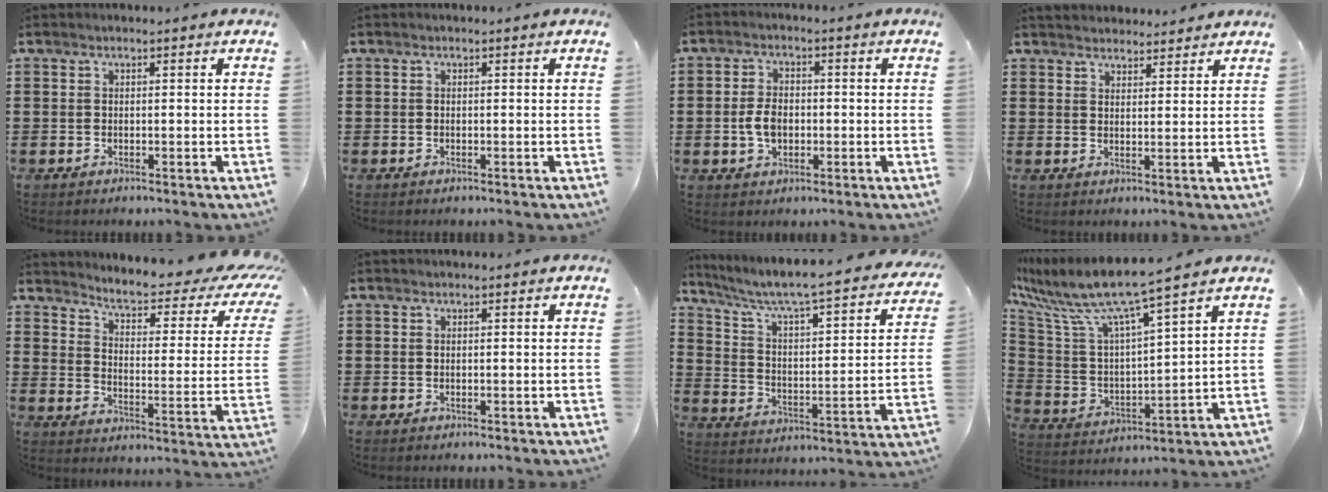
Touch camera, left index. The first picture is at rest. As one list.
[{"total": 0.0}, {"total": 4.3, "force": [-0.7, 2.7, 3.3], "torque": [-0.084, -0.001, -0.019]}, {"total": 2.8, "force": [2.7, 0.5, -0.3], "torque": [-0.002, -0.005, 0.052]}, {"total": 4.7, "force": [3.6, 0.6, 3.0], "torque": [-0.077, -0.030, 0.052]}, {"total": 0.0}, {"total": 5.2, "force": [4.0, 0.2, 3.4], "torque": [-0.084, -0.041, 0.055]}, {"total": 8.5, "force": [7.3, -0.1, 4.3], "torque": [-0.121, -0.056, 0.119]}]